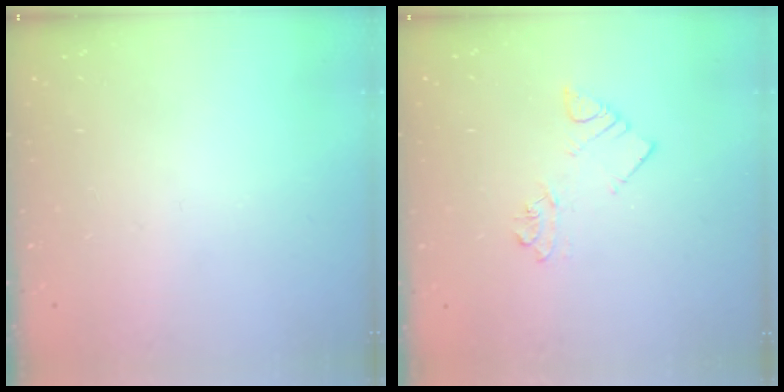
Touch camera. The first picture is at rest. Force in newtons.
{"total": 4.2, "press": 4.1, "slide": 0.6}